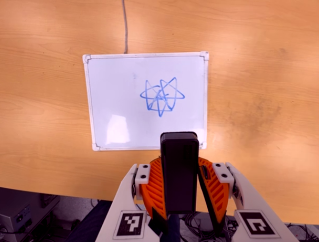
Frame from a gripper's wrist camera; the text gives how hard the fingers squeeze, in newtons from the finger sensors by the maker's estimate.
{"total": 5.2, "left": 4.8, "right": 5.6}